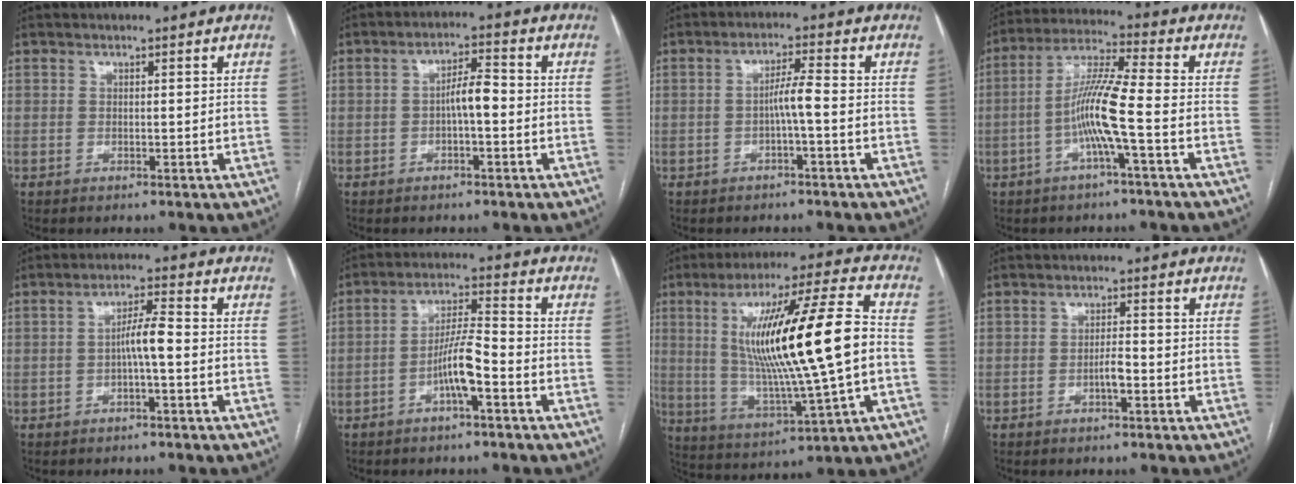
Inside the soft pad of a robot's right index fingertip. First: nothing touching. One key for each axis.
{"total": 4.3, "fx": -0.8, "fy": 1.1, "fz": 4.1, "tx": -0.069, "ty": 0.016, "tz": -0.013}
{"total": 3.6, "fx": -1.1, "fy": -0.1, "fz": 3.4, "tx": -0.059, "ty": 0.008, "tz": -0.019}
{"total": 9.3, "fx": -2.8, "fy": -0.2, "fz": 8.9, "tx": -0.176, "ty": 0.015, "tz": -0.057}
{"total": 4.3, "fx": -1.0, "fy": 0.4, "fz": 4.2, "tx": -0.073, "ty": 0.011, "tz": -0.016}
{"total": 6.8, "fx": -3.0, "fy": 0.7, "fz": 6.0, "tx": -0.118, "ty": 0.015, "tz": -0.052}
{"total": 20.6, "fx": 1.1, "fy": 0.9, "fz": 20.6, "tx": -0.359, "ty": 0.005, "tz": 0.017}
{"total": 2.3, "fx": -1.1, "fy": 0.5, "fz": 2.0, "tx": -0.032, "ty": 0.002, "tz": -0.019}